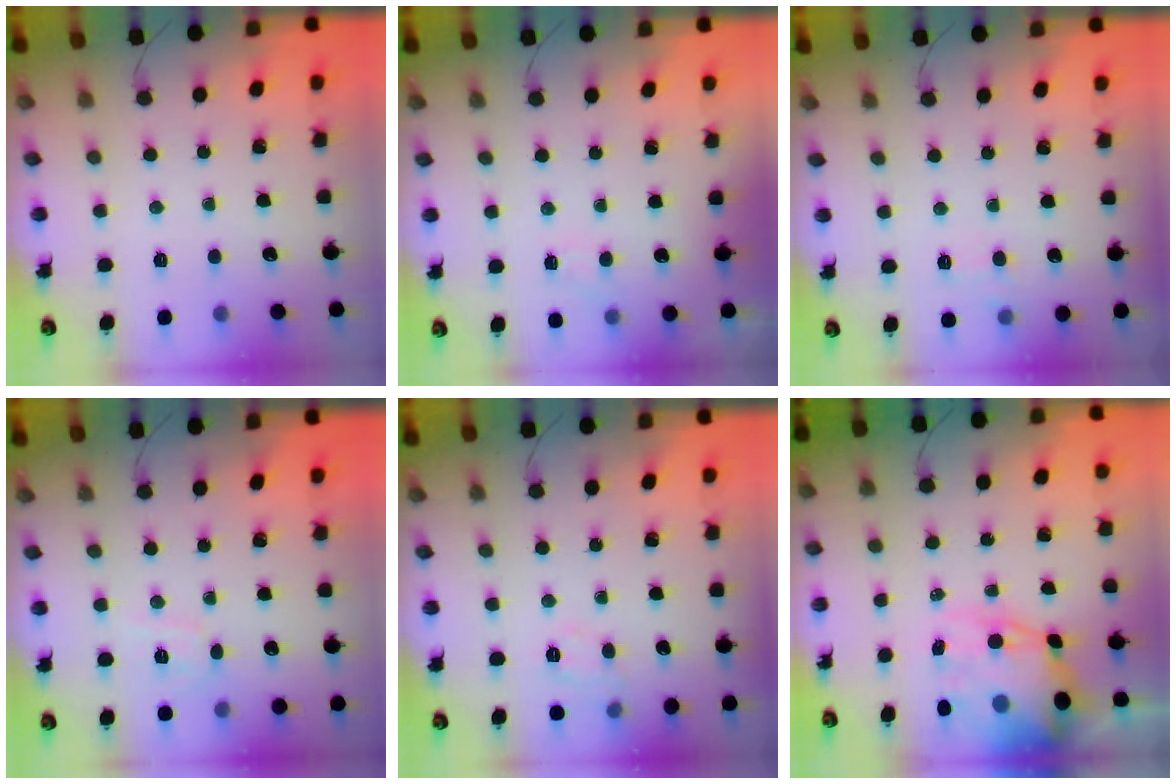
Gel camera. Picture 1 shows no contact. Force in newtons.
{"total": 4.7, "press": 4.4, "slide": 1.5}
{"total": 6.8, "press": 6.5, "slide": 2.0}
{"total": 4.7, "press": 4.4, "slide": 1.5}
{"total": 7.9, "press": 7.7, "slide": 1.4}
{"total": 16.4, "press": 15.9, "slide": 3.9}